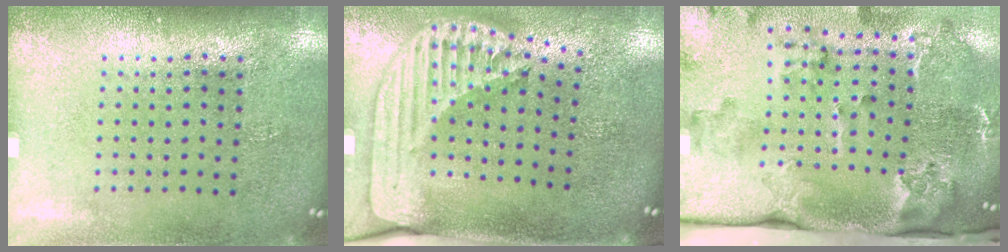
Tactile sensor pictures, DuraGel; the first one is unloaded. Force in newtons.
{"total": 2.6, "press": 1.9, "slide": 1.8}
{"total": 3.9, "press": 2.7, "slide": 2.8}